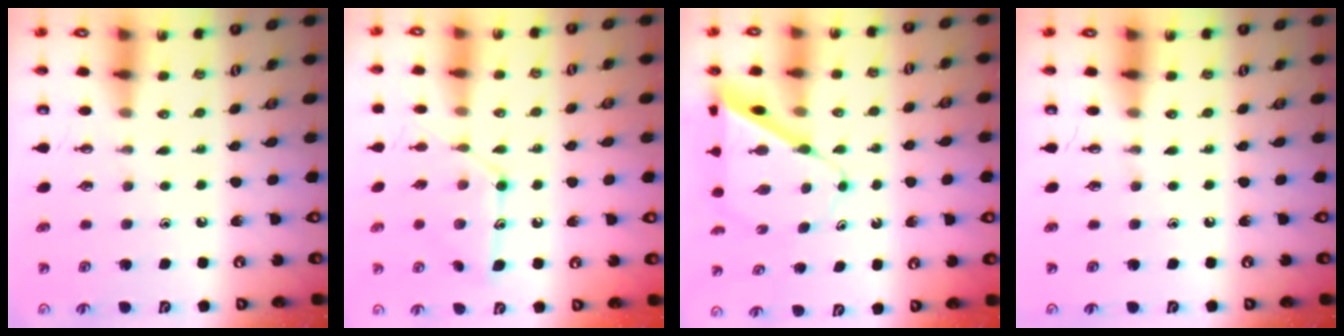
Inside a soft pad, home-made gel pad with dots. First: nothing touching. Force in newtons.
{"total": 11.6, "press": 11.6, "slide": 0.2}
{"total": 7.7, "press": 7.7, "slide": 0.4}
{"total": 0.0}